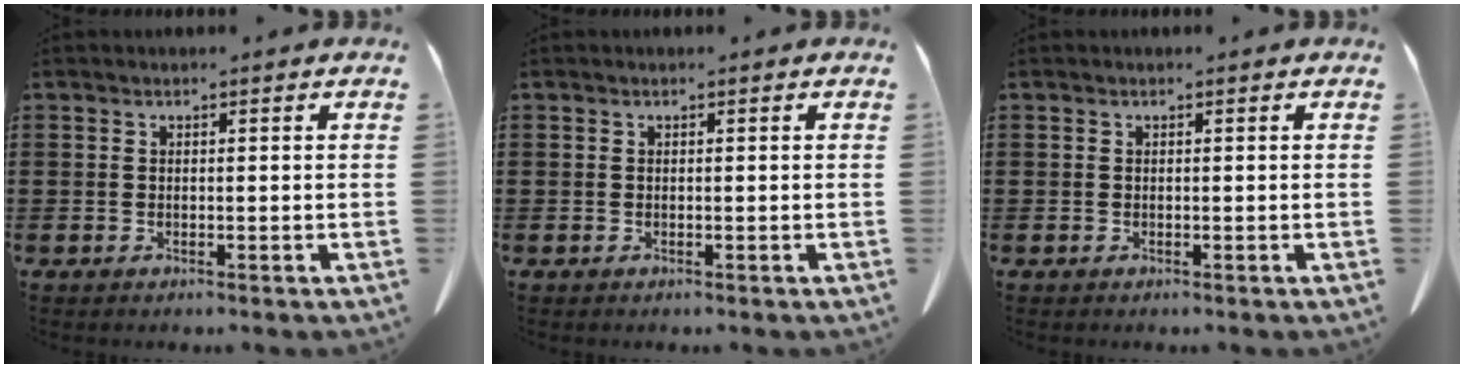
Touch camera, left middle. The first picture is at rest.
{"total": 0.0}
{"total": 0.0}